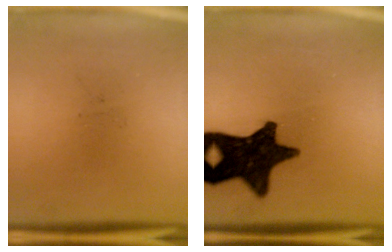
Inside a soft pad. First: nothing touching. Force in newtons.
{"total": 15.6}